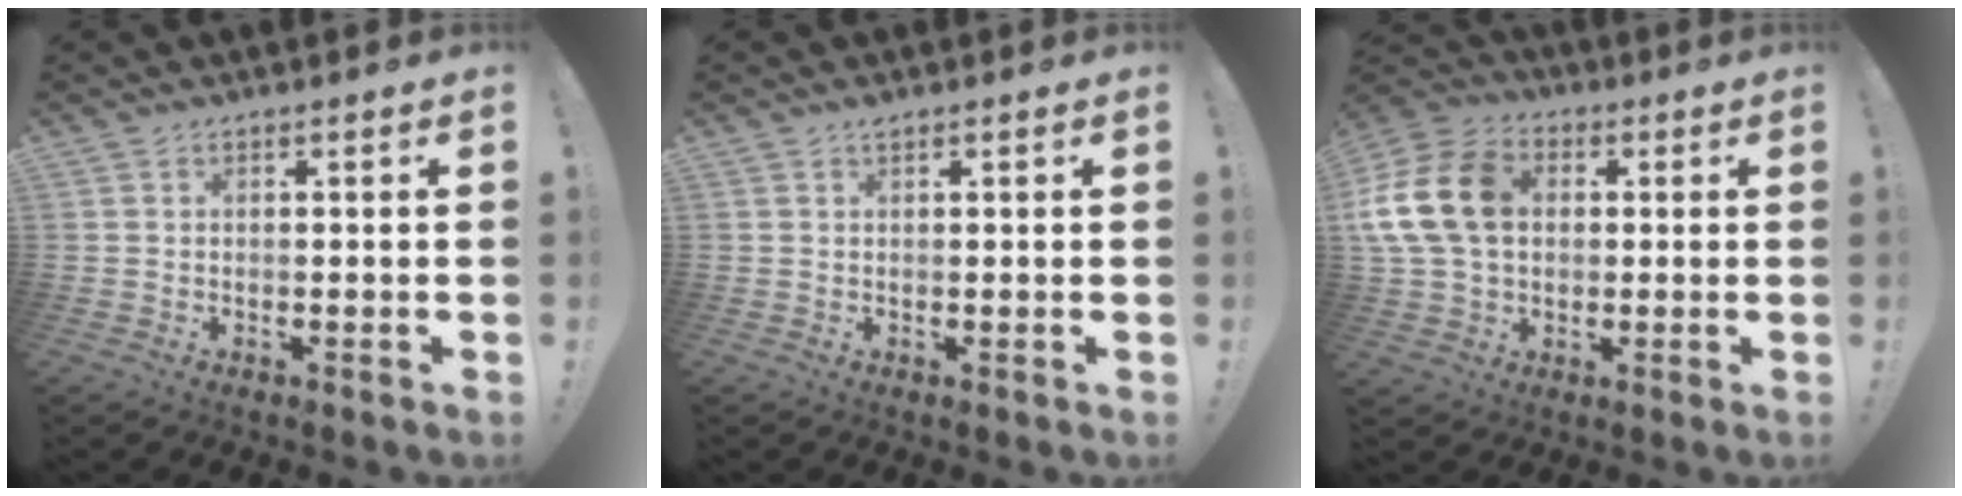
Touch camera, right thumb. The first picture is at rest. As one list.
[{"total": 0.8, "force": [0.7, 0.2, 0.3], "torque": [0.001, -0.003, 0.013]}, {"total": 18.0, "force": [3.0, 13.5, 11.5], "torque": [-0.201, 0.010, 0.061]}]